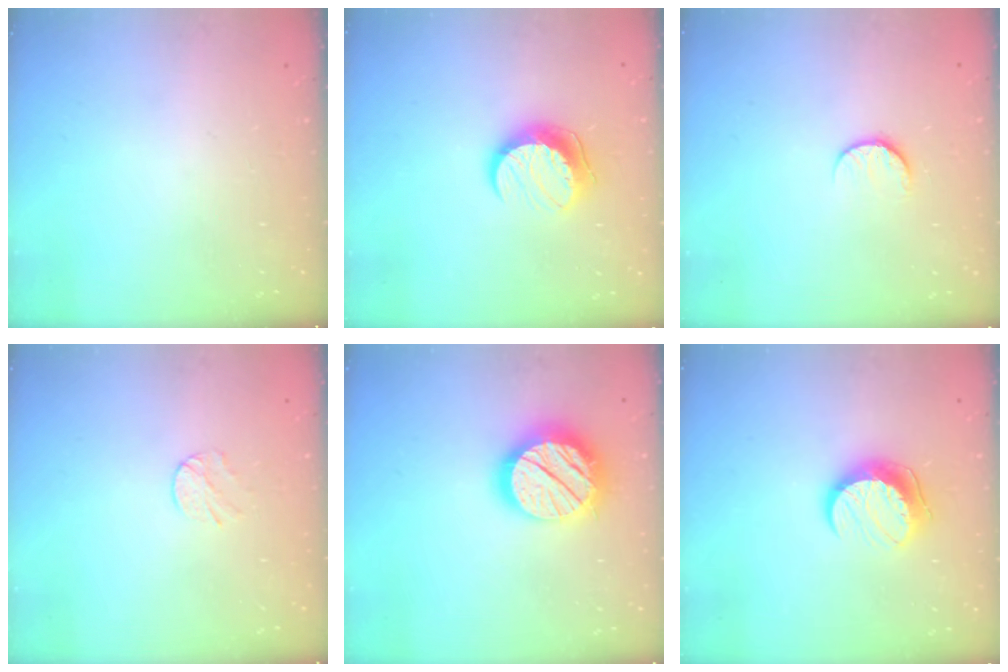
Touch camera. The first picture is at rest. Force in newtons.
{"total": 10.3, "press": 10.3, "slide": 0.3}
{"total": 7.1, "press": 7.1, "slide": 0.7}
{"total": 3.1, "press": 3.0, "slide": 0.4}
{"total": 19.1, "press": 19.0, "slide": 1.6}
{"total": 10.3, "press": 10.3, "slide": 0.3}